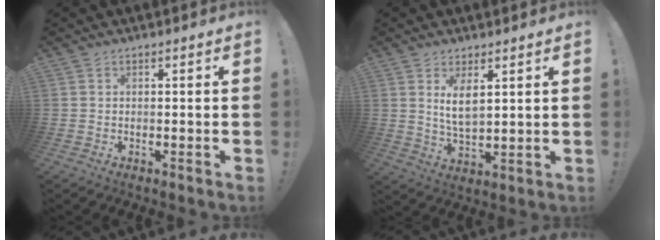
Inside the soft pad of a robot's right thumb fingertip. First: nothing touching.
{"total": 6.7, "force": [2.9, 3.0, 5.3], "torque": [-0.108, -0.014, 0.047]}